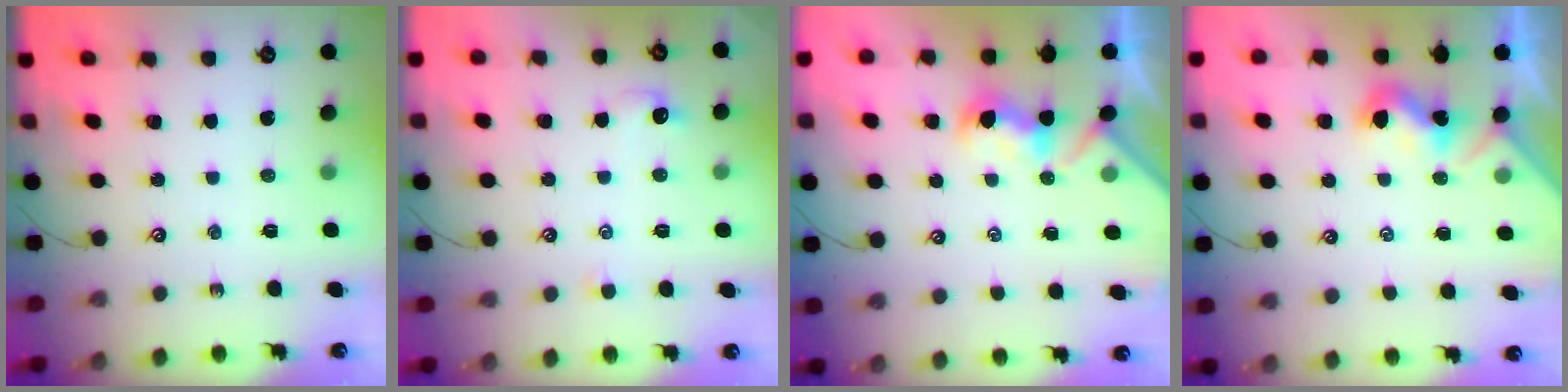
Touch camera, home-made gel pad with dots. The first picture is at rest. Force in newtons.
{"total": 0.7, "press": 0.5, "slide": 0.5}
{"total": 2.8, "press": 2.6, "slide": 0.9}
{"total": 1.3, "press": 1.3, "slide": 0.4}